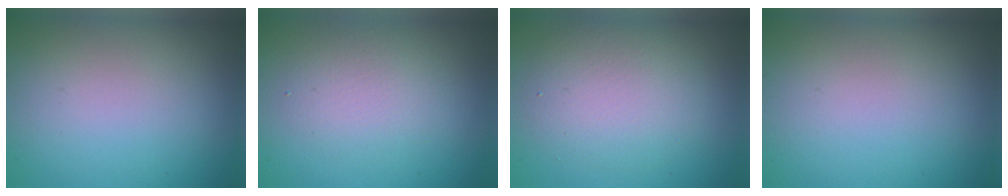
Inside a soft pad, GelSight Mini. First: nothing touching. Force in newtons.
{"total": 2.9, "press": 2.9, "slide": 0.0}
{"total": 4.5, "press": 4.5, "slide": 0.5}
{"total": 0.0}